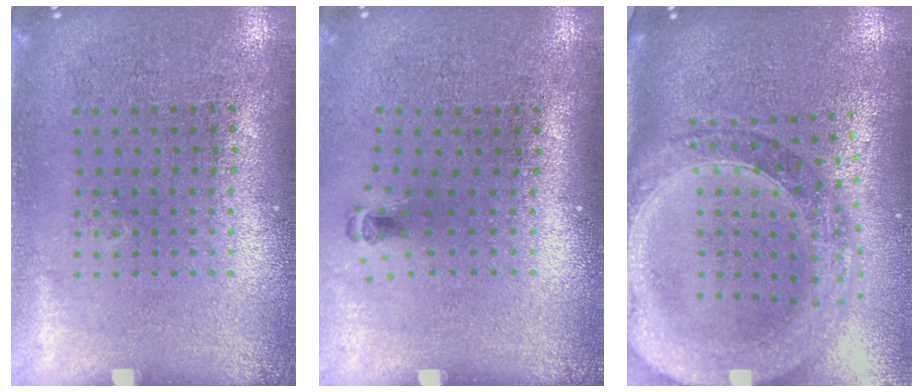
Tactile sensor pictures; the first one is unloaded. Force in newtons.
{"total": 0.6, "press": 0.4, "slide": 0.5}
{"total": 2.6, "press": 2.3, "slide": 1.3}